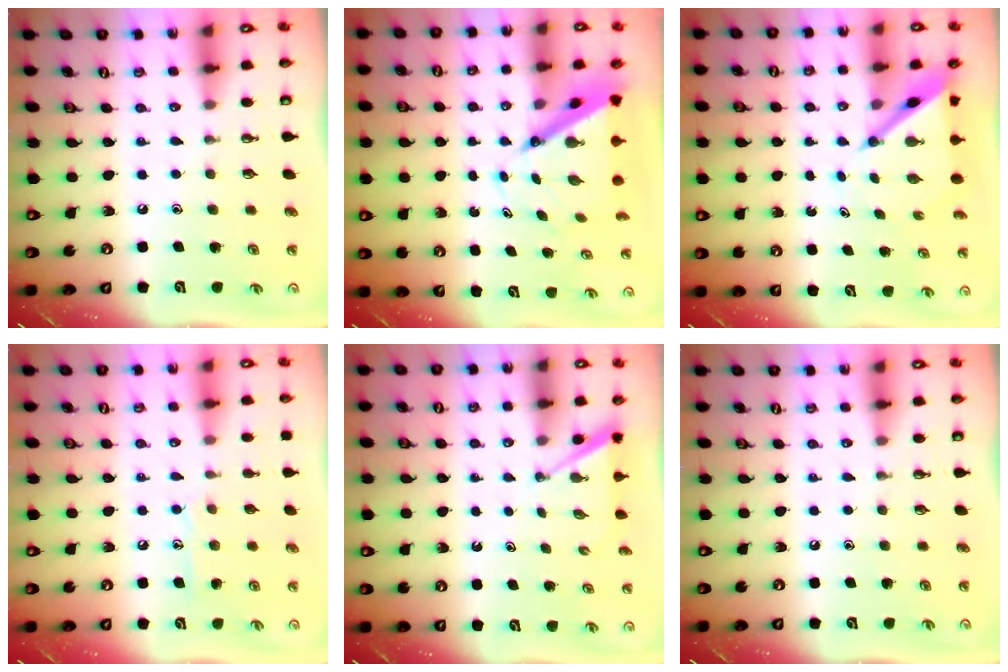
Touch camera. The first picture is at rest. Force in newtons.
{"total": 7.3, "press": 7.3, "slide": 0.7}
{"total": 5.9, "press": 5.9, "slide": 0.6}
{"total": 7.4, "press": 7.4, "slide": 0.2}
{"total": 2.3, "press": 2.3, "slide": 0.3}
{"total": 0.0}